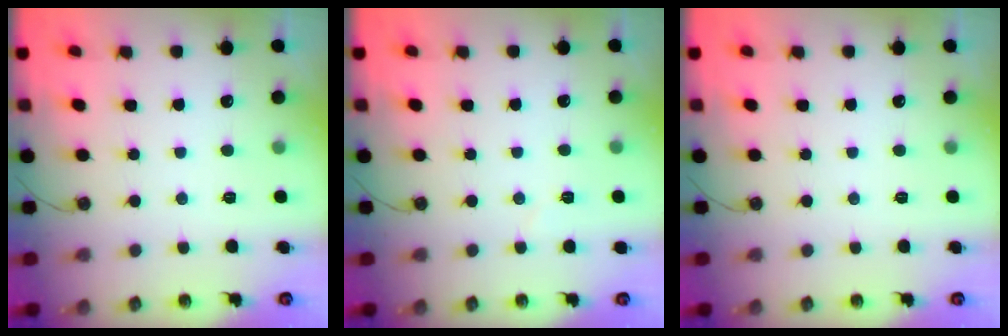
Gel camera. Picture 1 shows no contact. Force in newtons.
{"total": 2.9, "press": 2.7, "slide": 1.2}
{"total": 0.0}